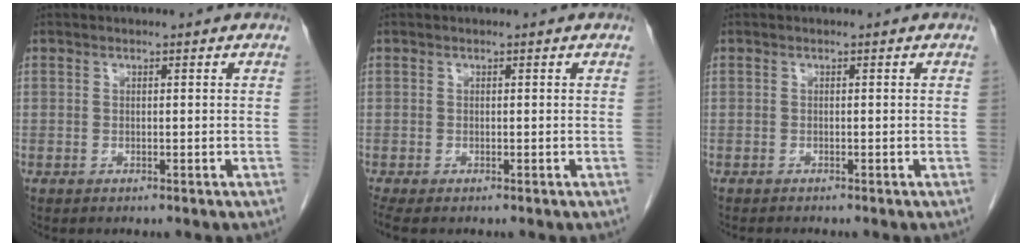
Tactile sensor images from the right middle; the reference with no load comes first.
{"total": 1.3, "force": [-1.1, 0.1, 0.7], "torque": [-0.013, -0.005, -0.018]}
{"total": 0.9, "force": [-0.8, -0.2, 0.2], "torque": [-0.008, -0.004, -0.014]}